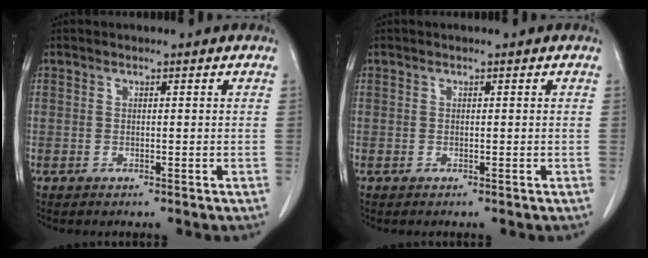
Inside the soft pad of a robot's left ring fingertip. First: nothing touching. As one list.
[{"total": 0.0}]